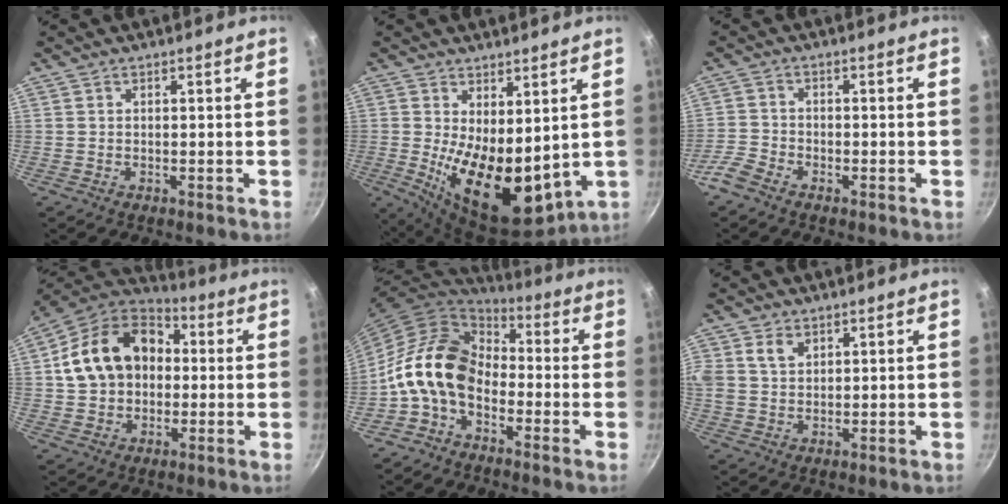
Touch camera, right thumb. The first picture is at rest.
{"total": 16.0, "force": [0.9, 8.4, 13.6], "torque": [-0.193, -0.041, 0.037]}
{"total": 4.4, "force": [-3.2, 2.4, 1.9], "torque": [-0.042, 0.025, -0.073]}
{"total": 18.6, "force": [2.1, 14.2, 11.8], "torque": [-0.188, 0.040, 0.027]}
{"total": 14.7, "force": [-3.5, 10.3, 9.9], "torque": [-0.154, 0.052, -0.093]}
{"total": 5.7, "force": [2.4, 4.1, 3.1], "torque": [-0.054, 0.002, 0.046]}